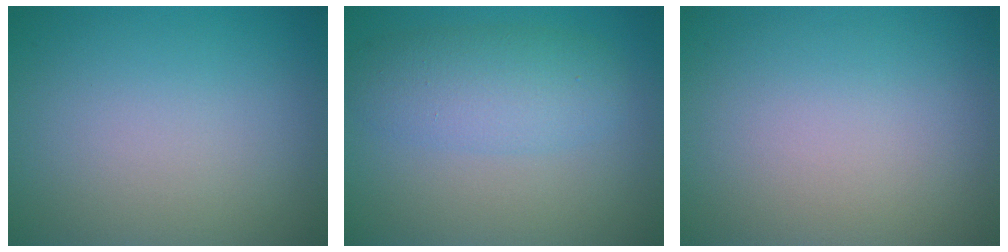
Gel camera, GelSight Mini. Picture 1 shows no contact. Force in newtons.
{"total": 4.3, "press": 4.3, "slide": 0.1}
{"total": 0.0}